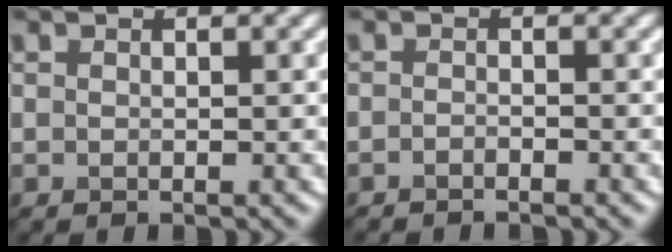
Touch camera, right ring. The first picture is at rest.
{"total": 0.9, "force": [-0.9, 0.1, 0.3], "torque": [-0.004, -0.002, -0.017]}